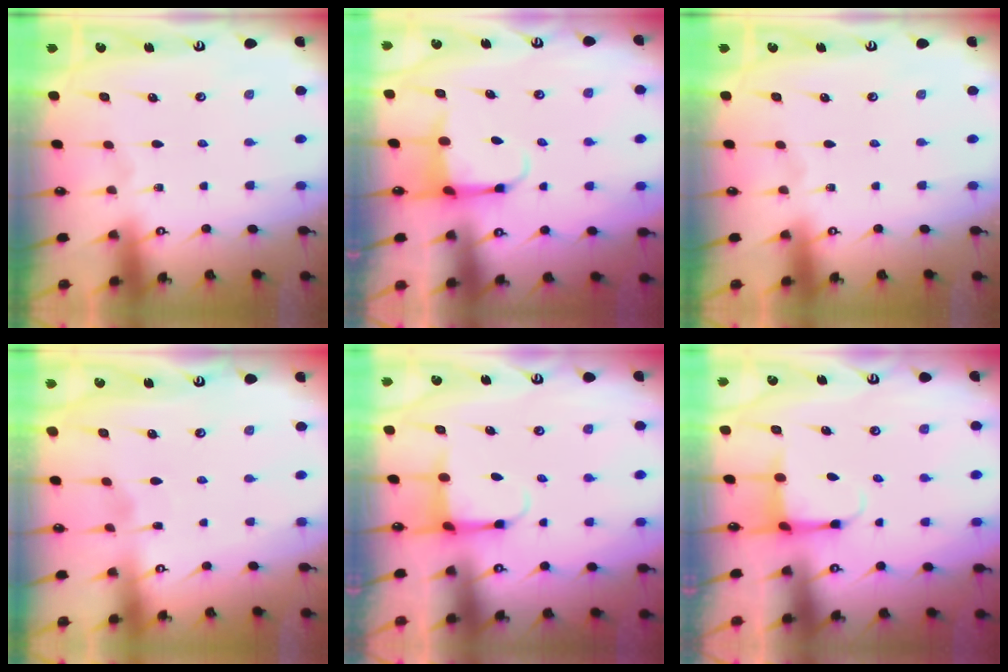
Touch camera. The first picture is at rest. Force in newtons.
{"total": 3.9, "press": 3.8, "slide": 1.0}
{"total": 0.0}
{"total": 2.4, "press": 2.4, "slide": 0.4}
{"total": 3.9, "press": 3.7, "slide": 1.2}
{"total": 3.8, "press": 3.6, "slide": 1.3}